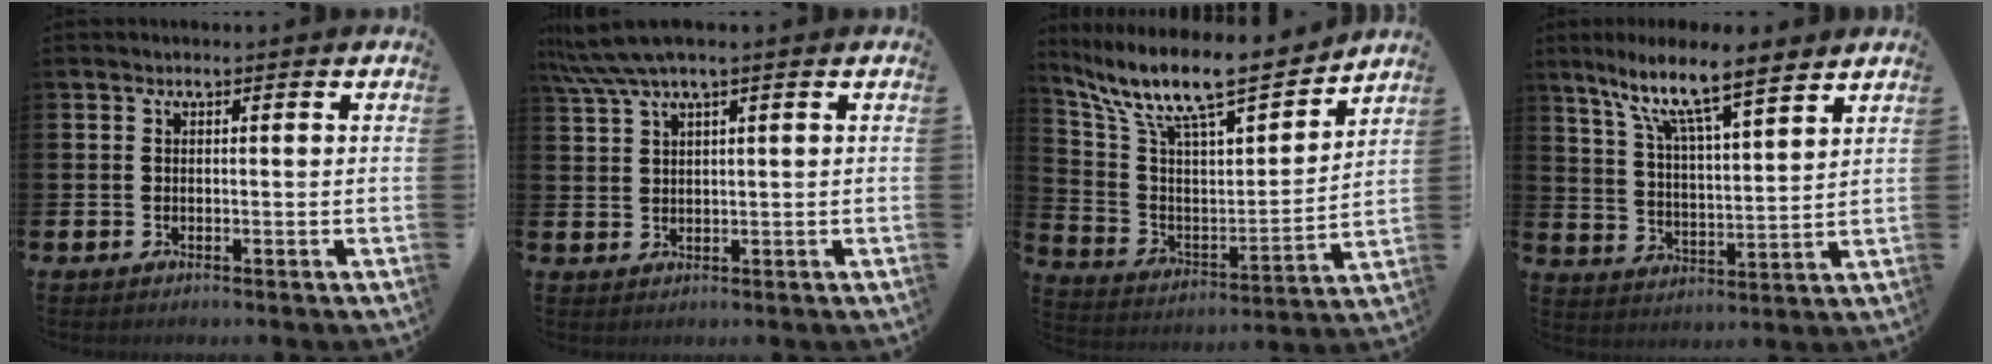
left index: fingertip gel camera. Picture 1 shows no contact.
{"total": 4.6, "force": [3.1, 0.6, 3.3], "torque": [-0.075, 0.002, 0.058]}
{"total": 11.7, "force": [10.2, 2.2, 5.1], "torque": [-0.132, -0.078, 0.171]}
{"total": 10.0, "force": [8.4, 1.3, 5.2], "torque": [-0.127, -0.047, 0.143]}